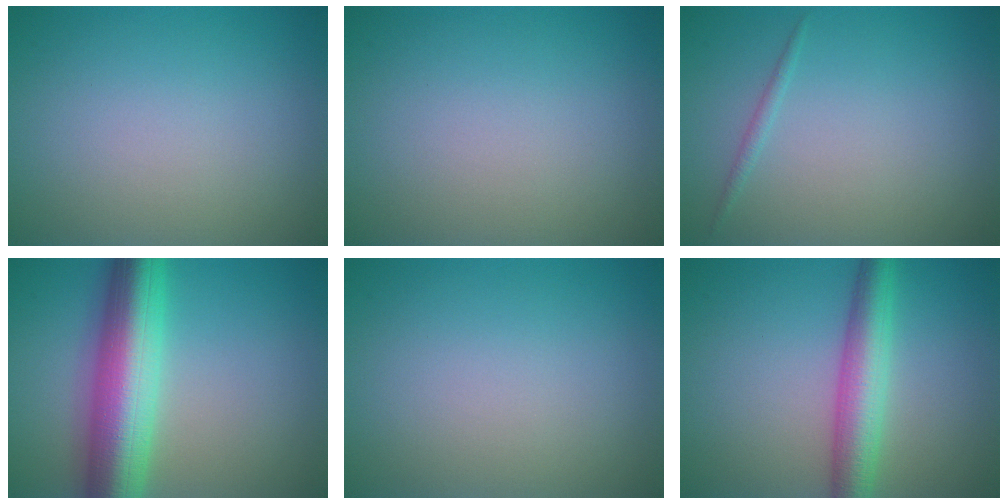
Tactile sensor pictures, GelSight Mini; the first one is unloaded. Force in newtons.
{"total": 0.0}
{"total": 0.7, "press": 0.7, "slide": 0.0}
{"total": 9.9, "press": 9.9, "slide": 0.2}
{"total": 0.0}
{"total": 5.0, "press": 5.0, "slide": 0.0}